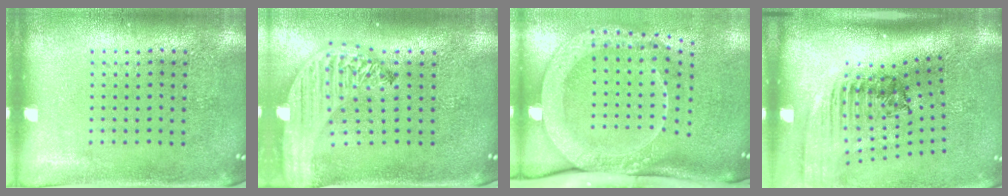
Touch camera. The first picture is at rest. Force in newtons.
{"total": 3.1, "press": 2.4, "slide": 1.9}
{"total": 3.1, "press": 2.2, "slide": 2.1}
{"total": 2.6, "press": 1.8, "slide": 1.8}